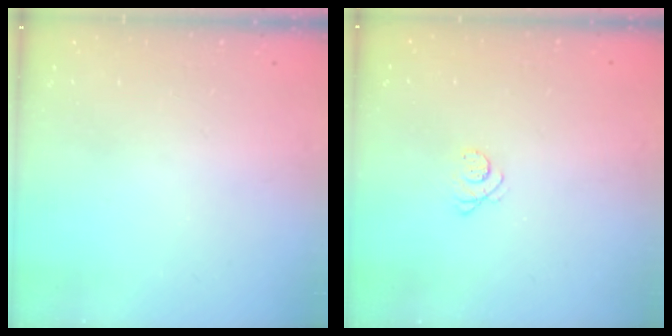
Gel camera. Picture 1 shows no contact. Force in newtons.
{"total": 2.8, "press": 2.7, "slide": 0.3}